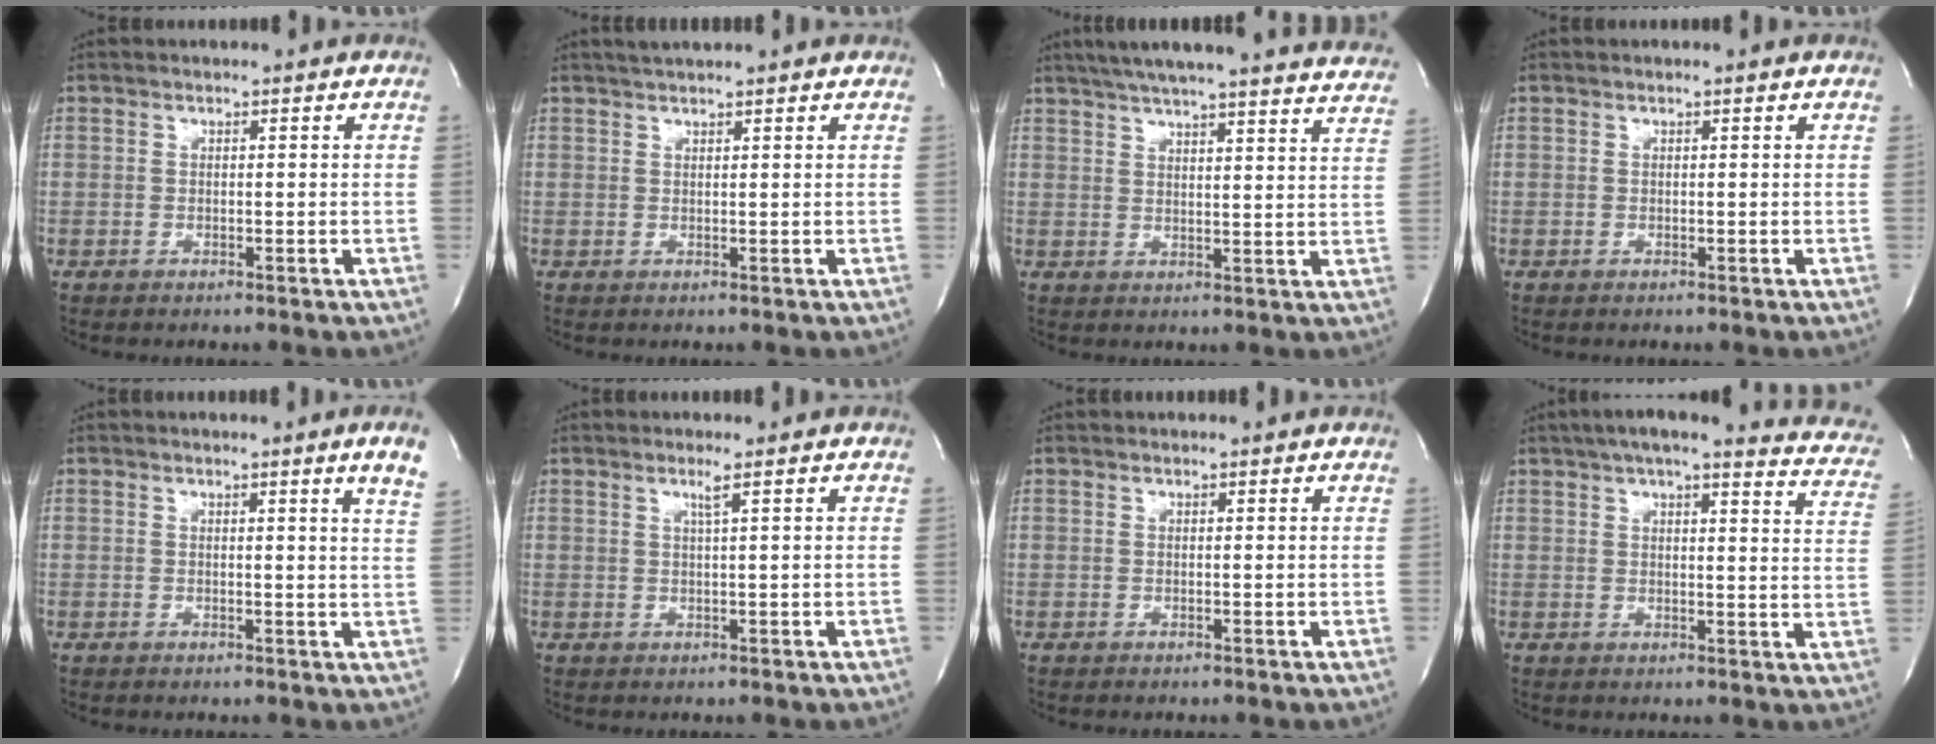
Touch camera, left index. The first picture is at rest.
{"total": 3.0, "force": [2.7, 0.0, 1.3], "torque": [-0.019, 0.021, 0.043]}
{"total": 28.9, "force": [26.2, 2.4, 11.8], "torque": [-0.194, -0.036, 0.319]}
{"total": 0.0}
{"total": 3.8, "force": [2.7, -1.1, 2.5], "torque": [-0.036, -0.019, 0.020]}
{"total": 1.4, "force": [0.7, -0.6, 1.1], "torque": [-0.031, -0.008, 0.018]}
{"total": 0.7, "force": [0.7, 0.0, 0.0], "torque": [-0.005, 0.012, 0.013]}
{"total": 20.5, "force": [17.7, 3.2, 9.9], "torque": [-0.126, -0.019, 0.193]}